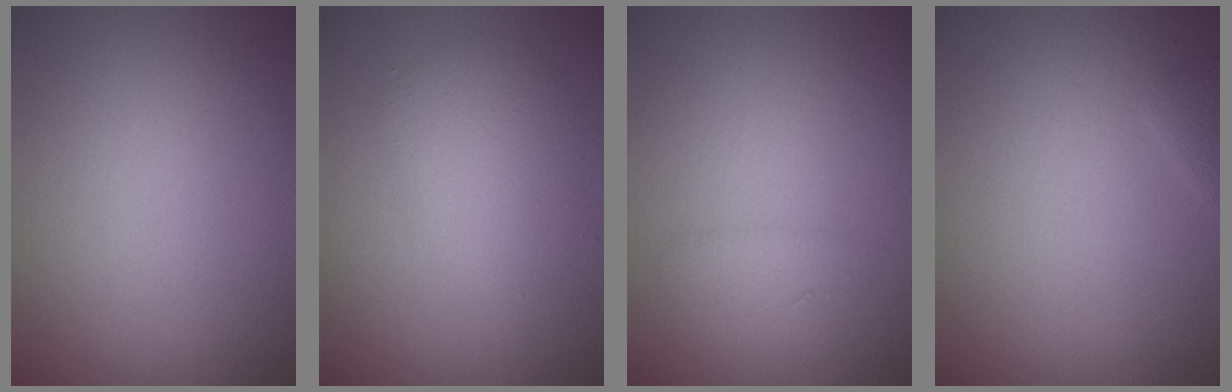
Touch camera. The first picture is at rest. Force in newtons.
{"total": 3.2, "press": 3.2, "slide": 0.2}
{"total": 1.3, "press": 1.3, "slide": 0.1}
{"total": 0.7, "press": 0.7, "slide": 0.1}